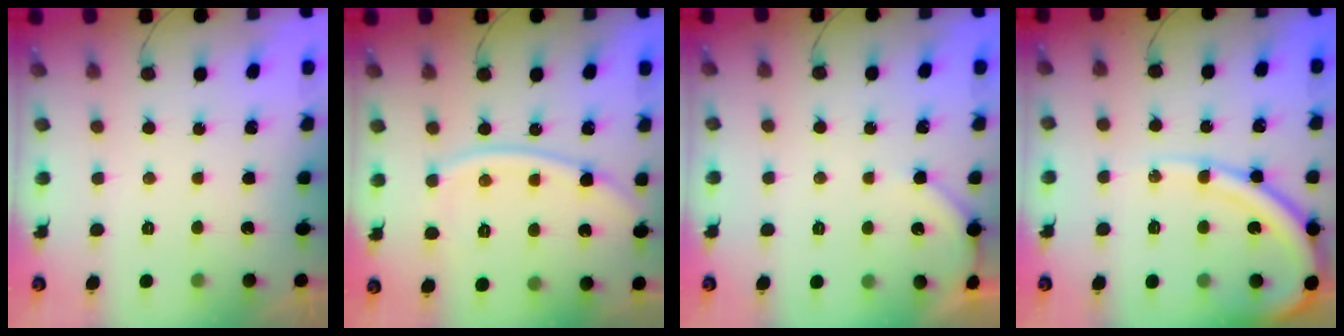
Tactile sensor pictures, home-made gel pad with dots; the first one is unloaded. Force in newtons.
{"total": 12.2, "press": 12.1, "slide": 1.4}
{"total": 3.6, "press": 3.5, "slide": 0.6}
{"total": 13.3, "press": 13.2, "slide": 1.4}